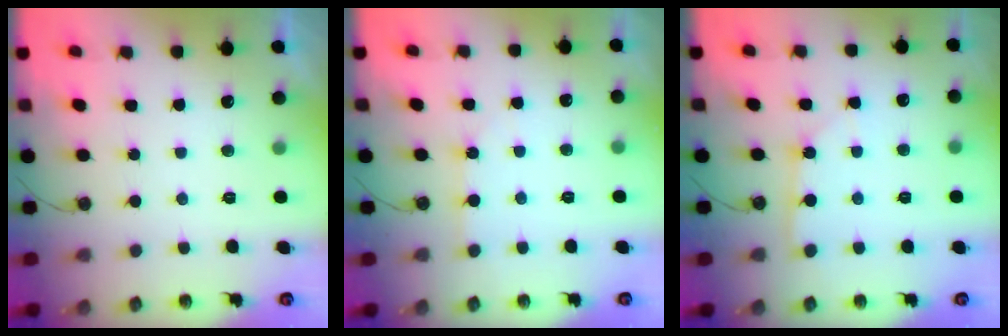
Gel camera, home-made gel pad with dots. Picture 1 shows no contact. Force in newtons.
{"total": 4.1, "press": 4.1, "slide": 0.4}
{"total": 2.0, "press": 2.0, "slide": 0.3}